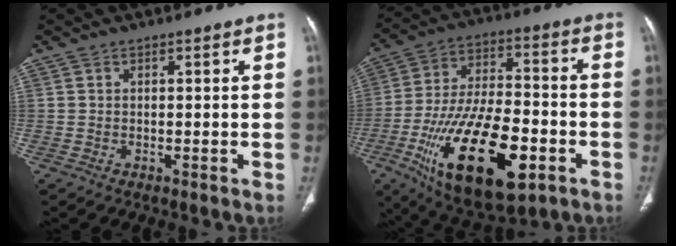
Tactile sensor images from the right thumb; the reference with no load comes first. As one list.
[{"total": 25.6, "force": [-9.5, 11.5, 20.7], "torque": [-0.391, 0.021, -0.147]}]